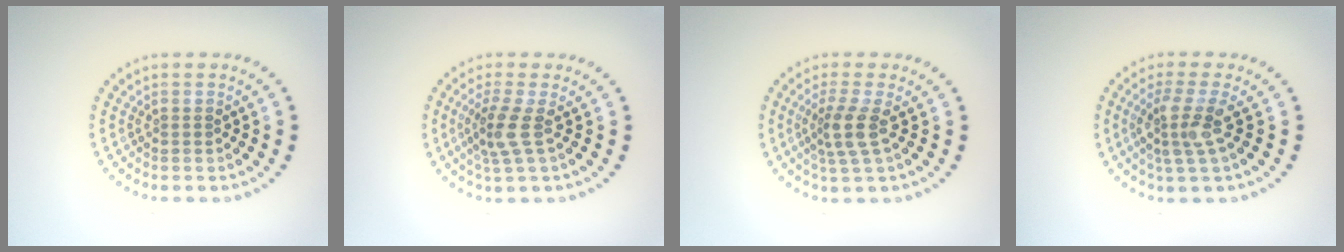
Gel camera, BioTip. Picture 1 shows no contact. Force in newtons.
{"total": 2.7, "press": 2.0, "slide": 1.7}
{"total": 2.8, "press": 2.2, "slide": 1.7}
{"total": 3.2, "press": 2.7, "slide": 1.8}